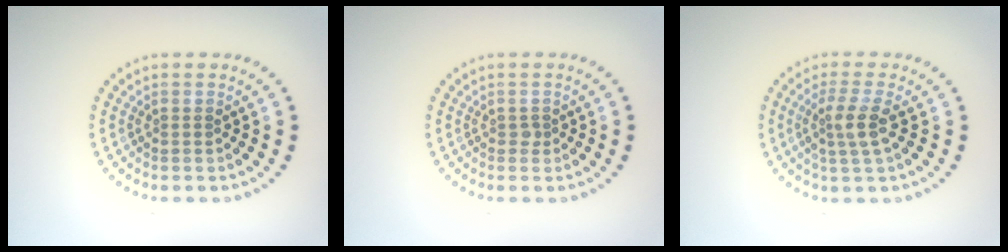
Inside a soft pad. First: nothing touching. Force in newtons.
{"total": 0.6, "press": 0.4, "slide": 0.3}
{"total": 2.6, "press": 2.3, "slide": 1.2}